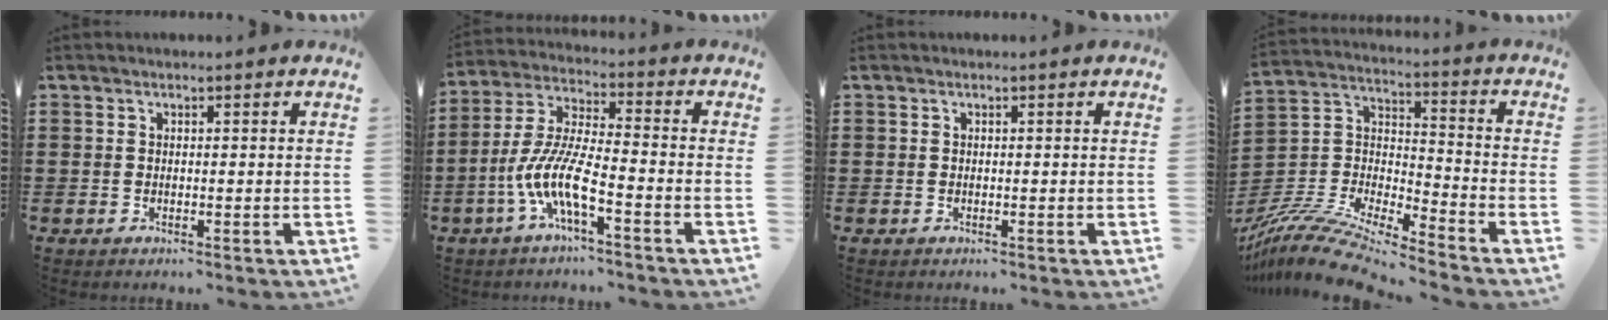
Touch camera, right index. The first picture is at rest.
{"total": 8.9, "force": [-4.4, 1.6, 7.6], "torque": [-0.189, -0.017, -0.093]}
{"total": 0.0}
{"total": 11.8, "force": [-10.8, 1.5, 4.6], "torque": [-0.107, 0.017, -0.221]}